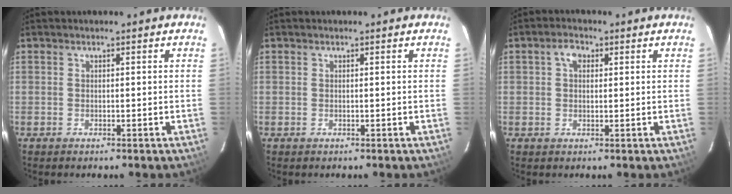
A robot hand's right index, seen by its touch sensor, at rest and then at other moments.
{"total": 0.0}
{"total": 2.7, "force": [0.8, 1.9, 1.7], "torque": [-0.029, 0.011, 0.014]}